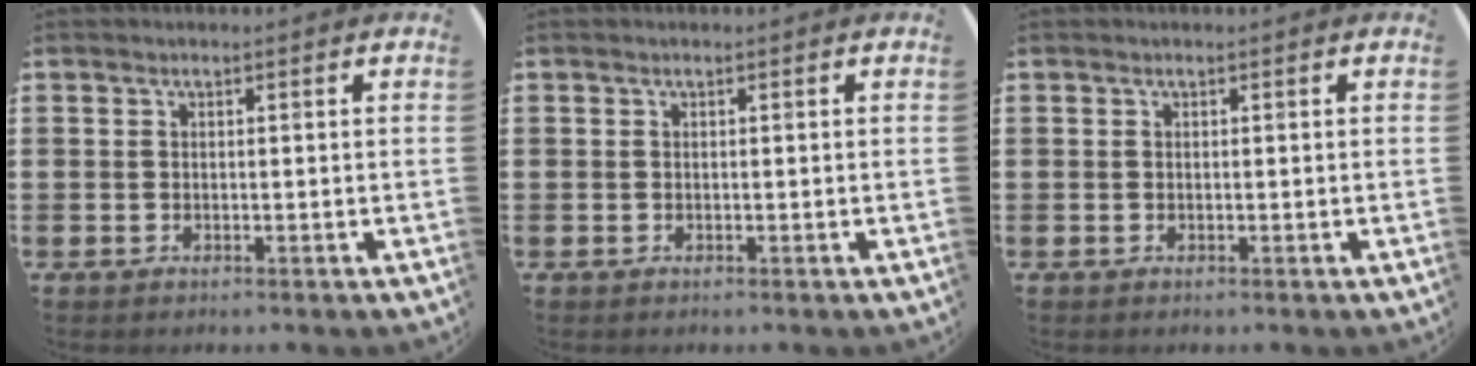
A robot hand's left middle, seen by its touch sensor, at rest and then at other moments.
{"total": 0.0}
{"total": 0.0}